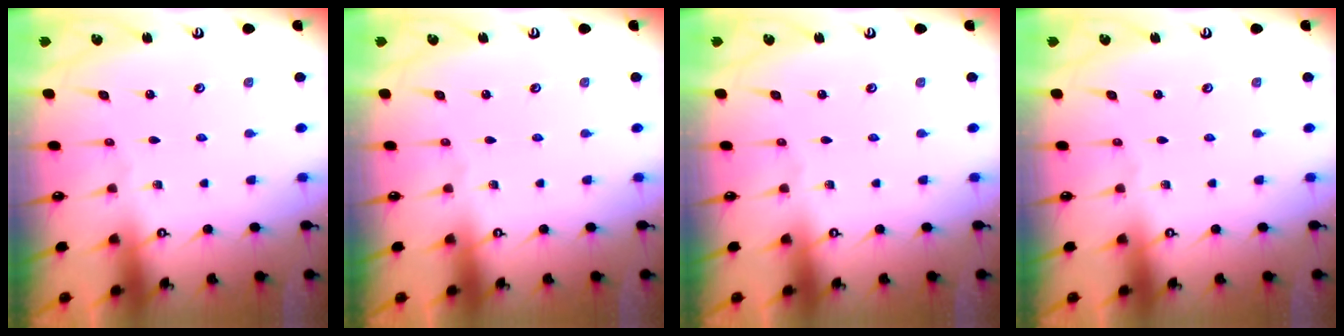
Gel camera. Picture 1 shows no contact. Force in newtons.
{"total": 0.0}
{"total": 0.0}
{"total": 0.0}